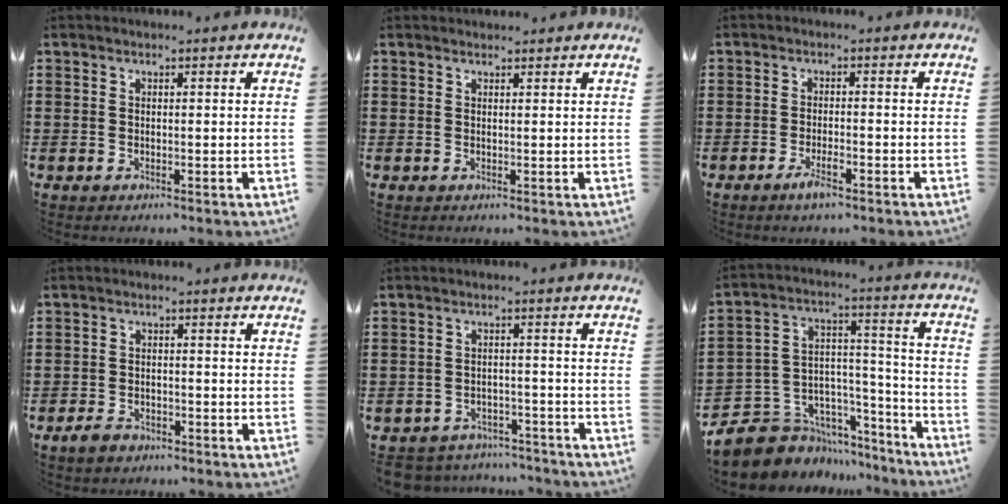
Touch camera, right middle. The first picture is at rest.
{"total": 0.8, "force": [0.8, 0.1, 0.0], "torque": [-0.002, 0.001, 0.015]}
{"total": 3.1, "force": [-1.9, 0.7, 2.3], "torque": [-0.052, -0.002, -0.039]}
{"total": 2.4, "force": [-1.9, 1.1, 0.9], "torque": [-0.027, 0.002, -0.041]}
{"total": 4.0, "force": [-4.0, 0.8, -0.1], "torque": [-0.006, 0.005, -0.085]}
{"total": 9.1, "force": [-7.3, 5.3, 1.4], "torque": [-0.054, 0.008, -0.137]}